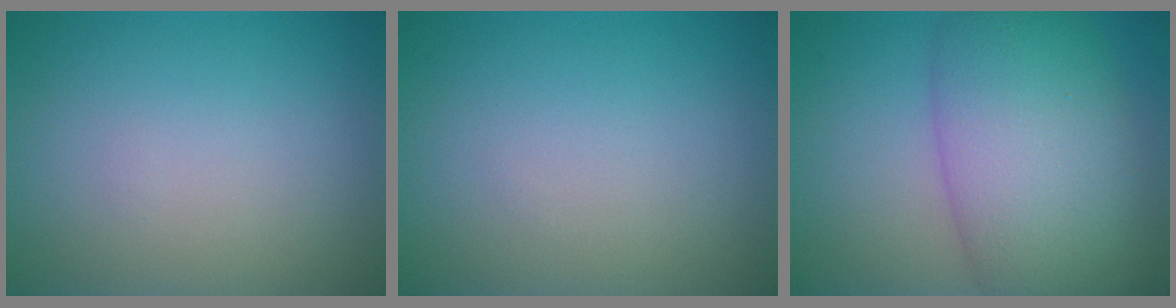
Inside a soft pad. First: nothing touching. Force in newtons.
{"total": 0.0}
{"total": 10.2, "press": 10.2, "slide": 0.4}